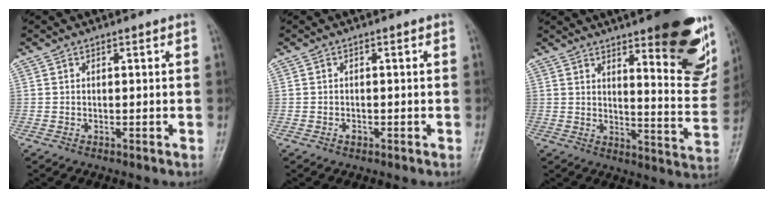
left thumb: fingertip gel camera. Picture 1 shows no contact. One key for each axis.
{"total": 0.9, "fx": -0.5, "fy": 0.6, "fz": 0.5, "tx": -0.006, "ty": 0.004, "tz": -0.008}
{"total": 21.8, "fx": 12.6, "fy": 5.7, "fz": 16.8, "tx": -0.179, "ty": -0.078, "tz": 0.167}